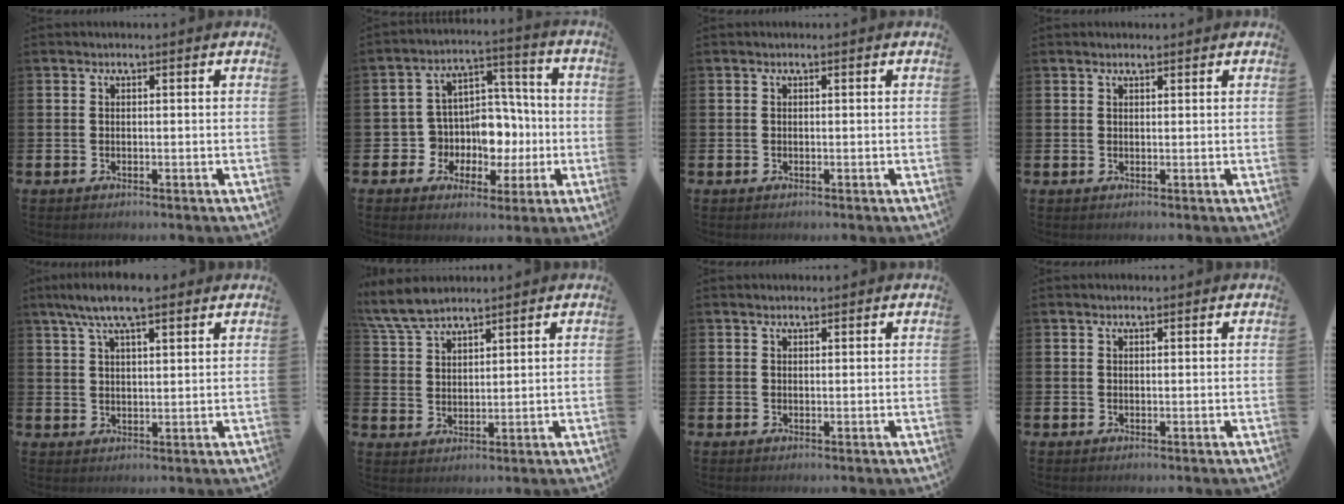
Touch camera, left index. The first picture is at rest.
{"total": 7.8, "force": [-0.8, 7.3, 2.6], "torque": [-0.078, 0.005, -0.005]}
{"total": 0.0}
{"total": 1.0, "force": [1.0, 0.2, 0.3], "torque": [0.003, -0.002, 0.015]}
{"total": 7.2, "force": [5.9, 1.6, 3.9], "torque": [-0.081, -0.011, 0.104]}
{"total": 6.4, "force": [5.8, 1.3, 2.1], "torque": [-0.066, -0.014, 0.110]}
{"total": 1.0, "force": [1.0, 0.3, 0.1], "torque": [0.006, 0.000, 0.016]}
{"total": 0.8, "force": [0.7, 0.1, 0.3], "torque": [0.002, -0.002, 0.010]}